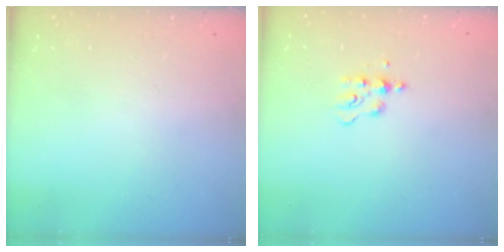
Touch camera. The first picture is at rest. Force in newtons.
{"total": 5.9, "press": 5.9, "slide": 0.6}